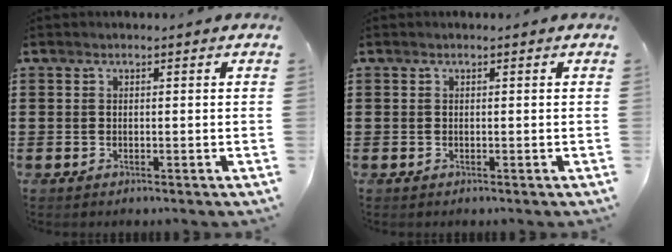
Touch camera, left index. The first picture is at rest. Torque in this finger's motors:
{"motor_torque": [0.02, -0.02, 0.00, 0.00]}